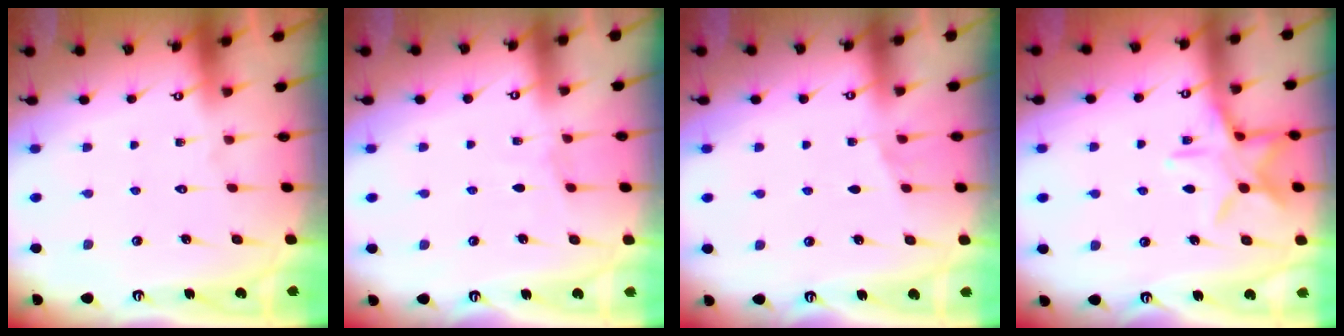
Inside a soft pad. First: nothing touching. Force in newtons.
{"total": 2.3, "press": 2.3, "slide": 0.3}
{"total": 0.7, "press": 0.7, "slide": 0.1}
{"total": 11.3, "press": 11.2, "slide": 0.7}